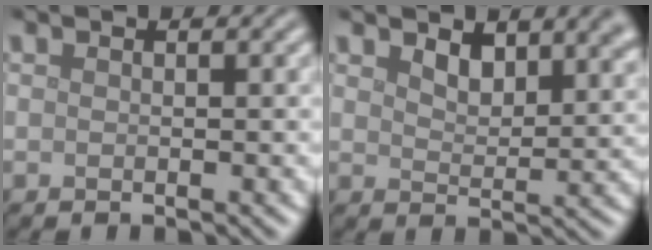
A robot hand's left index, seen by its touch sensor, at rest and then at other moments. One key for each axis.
{"total": 3.5, "fx": 2.4, "fy": 1.7, "fz": 2.0, "tx": -0.040, "ty": -0.004, "tz": 0.038}